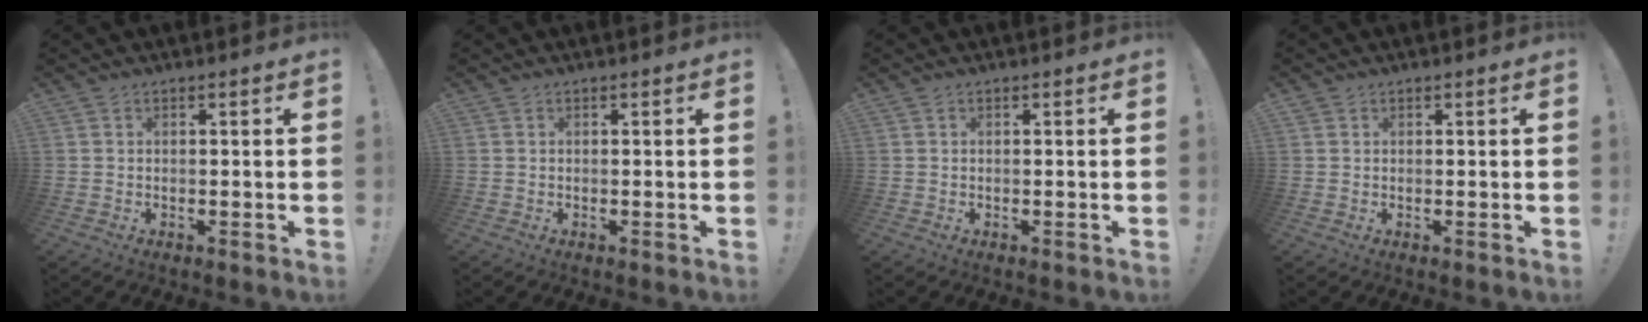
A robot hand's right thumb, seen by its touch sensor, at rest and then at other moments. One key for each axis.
{"total": 0.0}
{"total": 0.0}
{"total": 0.7, "fx": 0.5, "fy": 0.5, "fz": 0.0, "tx": 0.005, "ty": -0.001, "tz": 0.008}